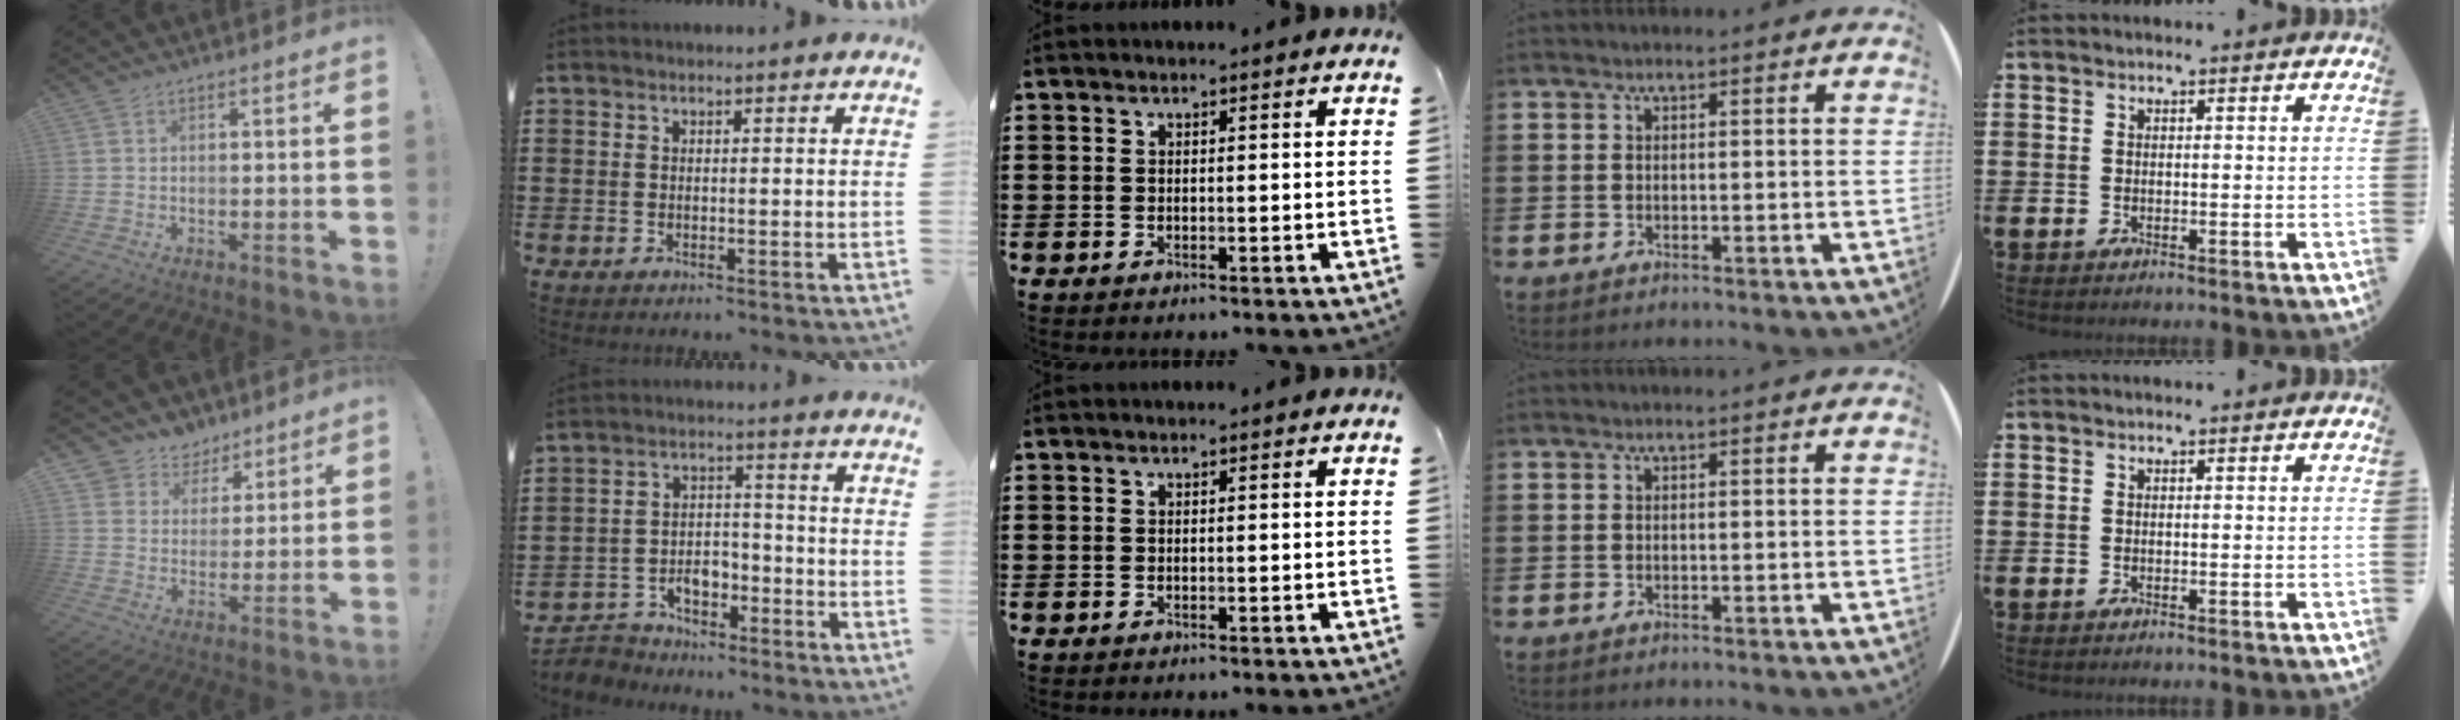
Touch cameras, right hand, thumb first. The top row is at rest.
{"thumb": {"total": 7.2, "force": [4.4, 5.7, 0.5], "torque": [-0.008, -0.037, 0.089]}, "index": {"total": 4.3, "force": [-3.4, 2.4, 0.8], "torque": [-0.029, 0.008, -0.072]}}